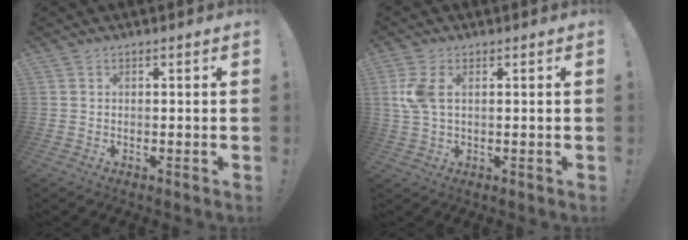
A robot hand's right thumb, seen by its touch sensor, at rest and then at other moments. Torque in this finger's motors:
{"motor_torque": [-0.35, 0.39, 0.34, -0.43, 0.01]}